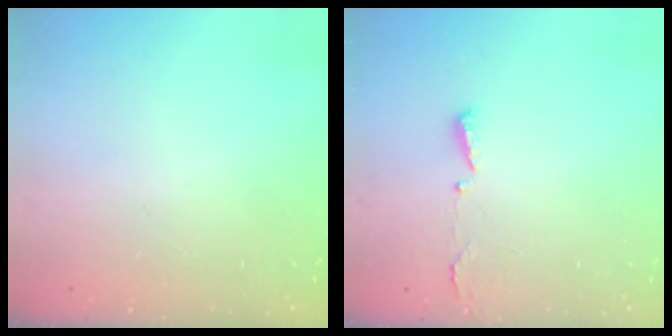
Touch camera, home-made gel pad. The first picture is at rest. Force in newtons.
{"total": 2.9, "press": 2.8, "slide": 0.6}